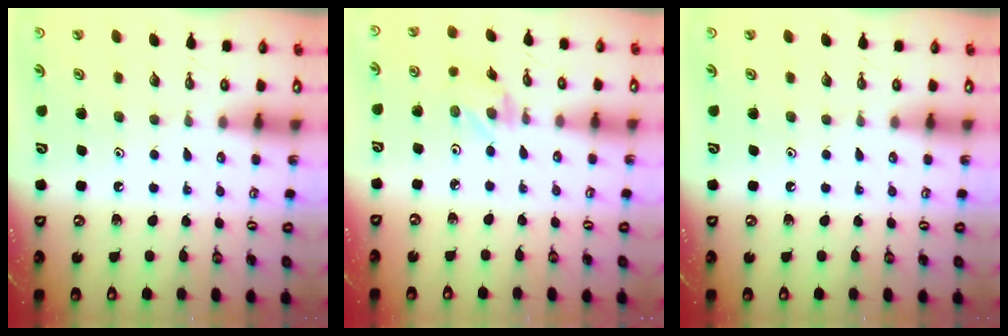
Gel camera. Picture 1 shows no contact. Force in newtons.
{"total": 1.1, "press": 1.0, "slide": 0.4}
{"total": 0.0}